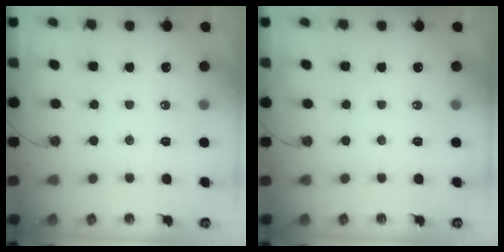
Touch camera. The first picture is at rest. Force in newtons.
{"total": 0.0}